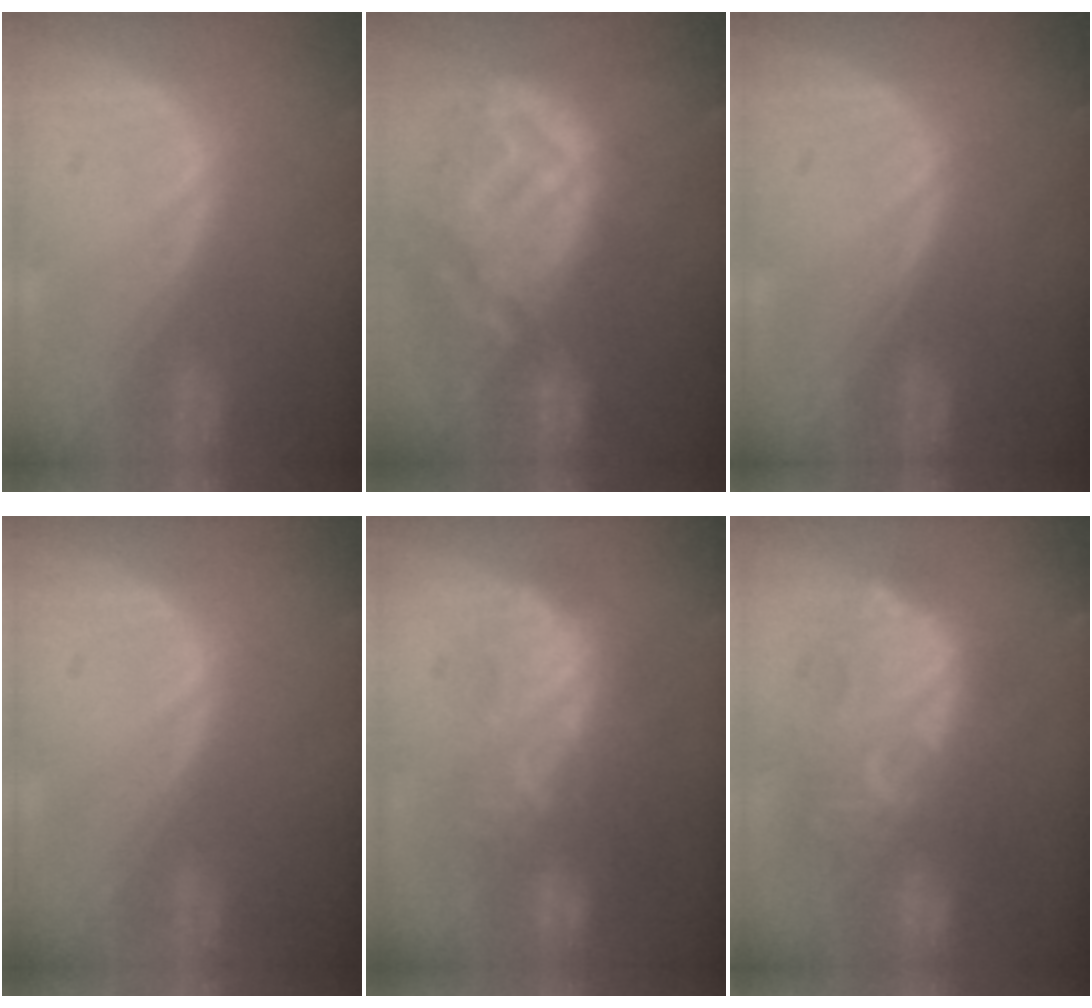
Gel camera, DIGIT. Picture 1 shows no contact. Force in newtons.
{"total": 12.5, "press": 11.1, "slide": 5.7}
{"total": 0.0}
{"total": 0.0}
{"total": 9.1, "press": 8.5, "slide": 3.3}
{"total": 10.6, "press": 10.5, "slide": 1.1}